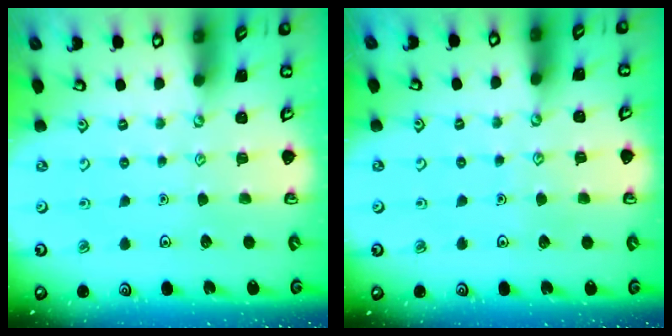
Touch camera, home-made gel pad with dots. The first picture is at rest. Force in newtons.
{"total": 4.5, "press": 4.5, "slide": 0.3}